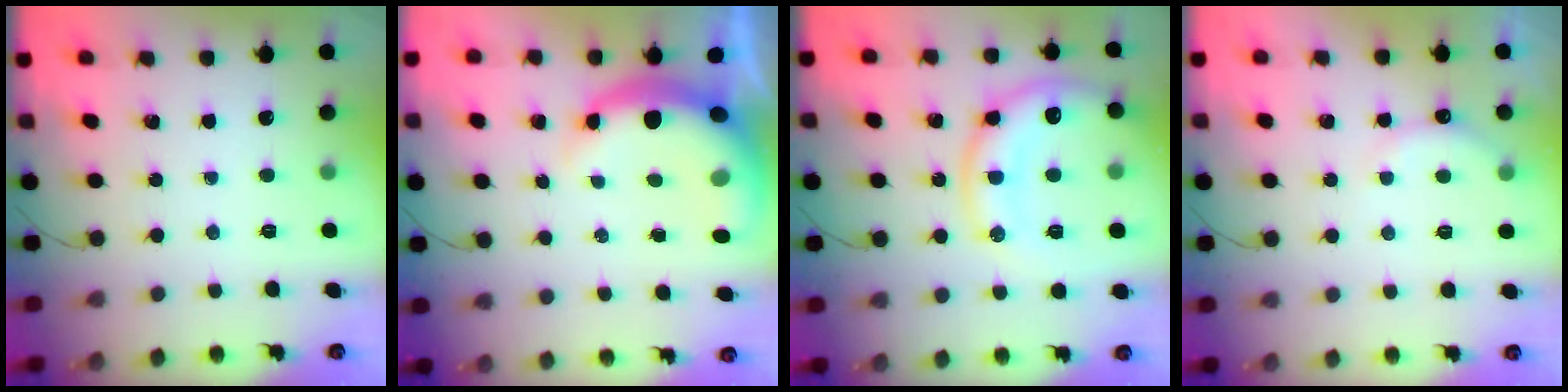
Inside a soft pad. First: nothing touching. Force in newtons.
{"total": 11.0, "press": 10.7, "slide": 2.6}
{"total": 16.9, "press": 16.8, "slide": 1.9}
{"total": 7.2, "press": 7.2, "slide": 1.0}